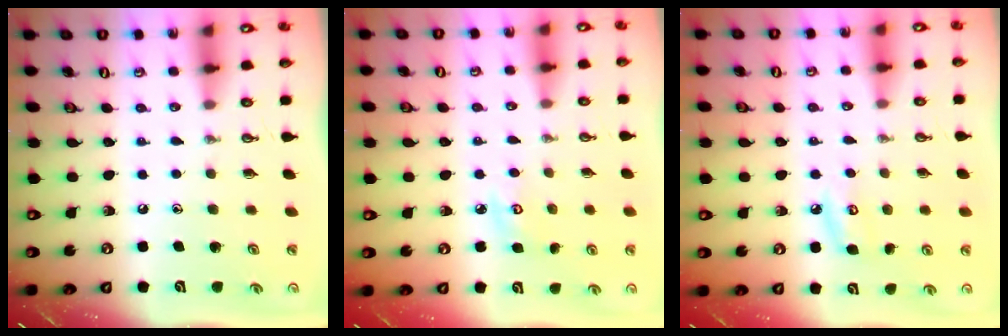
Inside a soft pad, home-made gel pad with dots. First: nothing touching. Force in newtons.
{"total": 4.6, "press": 4.6, "slide": 0.5}
{"total": 6.0, "press": 6.0, "slide": 0.7}